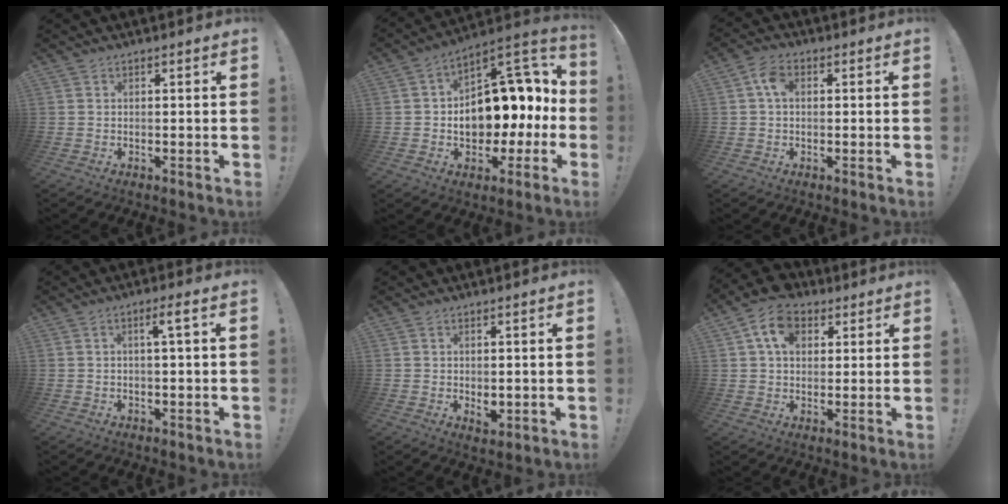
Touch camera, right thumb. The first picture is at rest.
{"total": 16.9, "force": [0.2, 11.4, 12.6], "torque": [-0.156, -0.008, 0.021]}
{"total": 5.7, "force": [0.9, 3.7, 4.2], "torque": [-0.073, 0.013, 0.018]}
{"total": 3.9, "force": [0.8, 0.1, 3.8], "torque": [-0.060, -0.002, 0.005]}
{"total": 2.5, "force": [0.5, 1.4, 2.0], "torque": [-0.023, -0.002, 0.012]}
{"total": 11.7, "force": [4.9, 8.6, 6.4], "torque": [-0.102, -0.009, 0.093]}